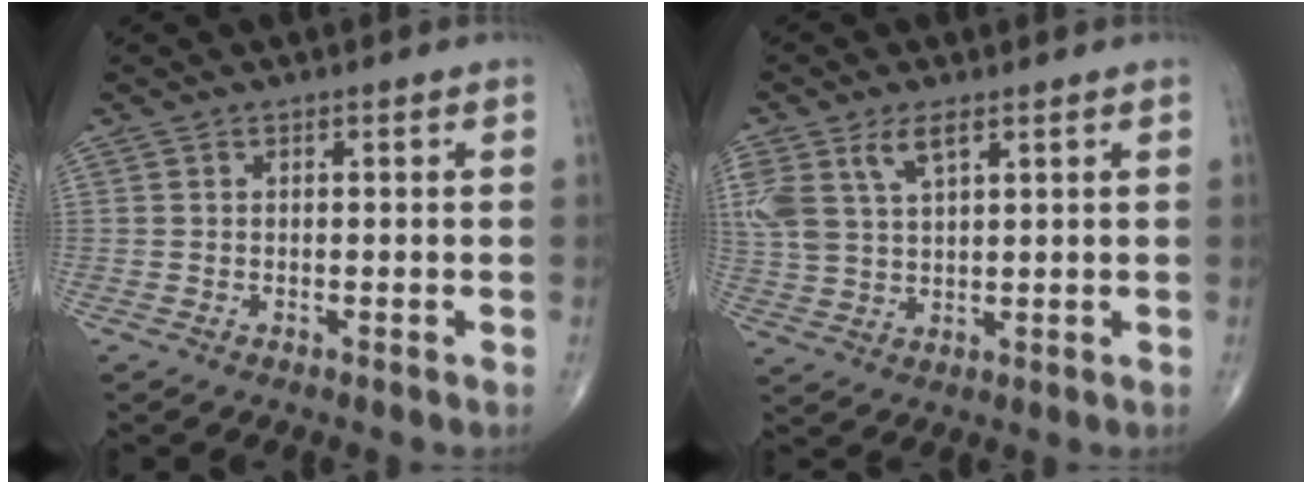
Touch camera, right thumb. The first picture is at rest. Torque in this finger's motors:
{"motor_torque": [0.02, 0.04, 0.61, 0.58, 0.08]}